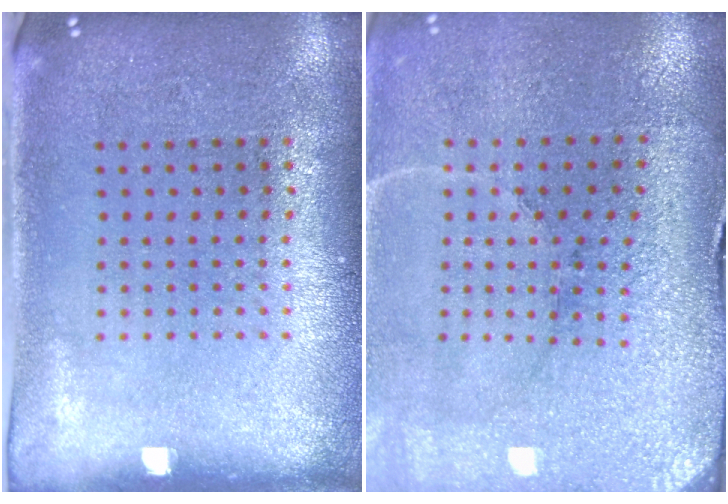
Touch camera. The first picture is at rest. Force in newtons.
{"total": 3.4, "press": 3.4, "slide": 0.3}